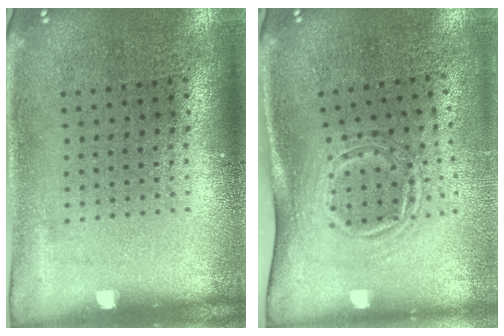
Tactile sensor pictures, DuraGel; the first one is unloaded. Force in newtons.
{"total": 1.7, "press": 1.2, "slide": 1.2}